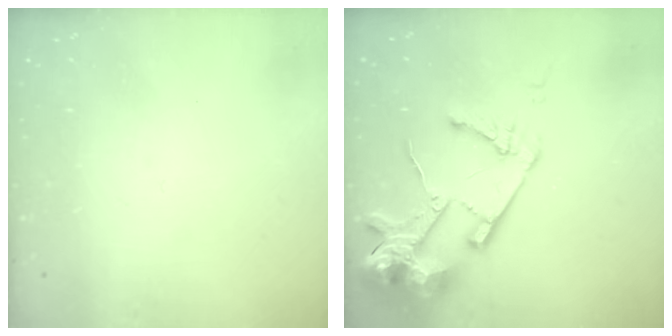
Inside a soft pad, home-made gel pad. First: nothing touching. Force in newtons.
{"total": 17.0, "press": 16.9, "slide": 1.9}